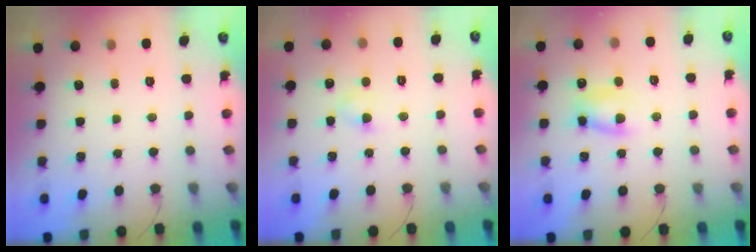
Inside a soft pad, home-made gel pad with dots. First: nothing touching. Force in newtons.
{"total": 2.8, "press": 2.5, "slide": 1.2}
{"total": 7.0, "press": 6.9, "slide": 1.2}